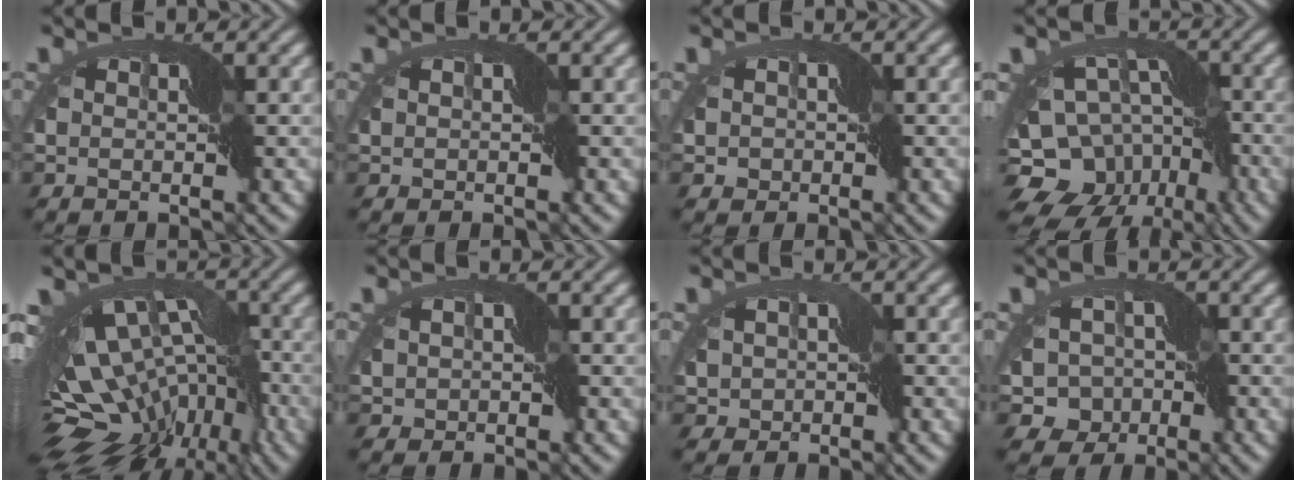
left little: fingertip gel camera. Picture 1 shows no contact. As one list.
[{"total": 0.0}, {"total": 1.4, "force": [-0.6, 1.1, 0.4], "torque": [-0.006, 0.002, -0.009]}, {"total": 12.5, "force": [-5.7, 9.1, 6.4], "torque": [-0.114, -0.008, -0.084]}, {"total": 14.8, "force": [-2.7, 8.7, 11.6], "torque": [-0.178, 0.003, 0.000]}, {"total": 2.0, "force": [-0.4, 1.7, 0.9], "torque": [-0.008, 0.007, -0.012]}, {"total": 3.7, "force": [-0.7, 3.0, 2.0], "torque": [-0.031, 0.009, -0.022]}, {"total": 7.9, "force": [-4.1, 6.1, 2.7], "torque": [-0.021, 0.001, -0.081]}]